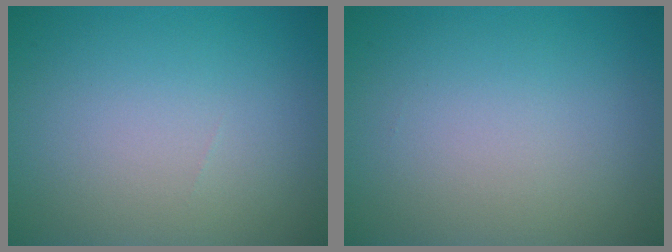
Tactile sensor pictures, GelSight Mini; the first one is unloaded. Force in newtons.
{"total": 0.0}